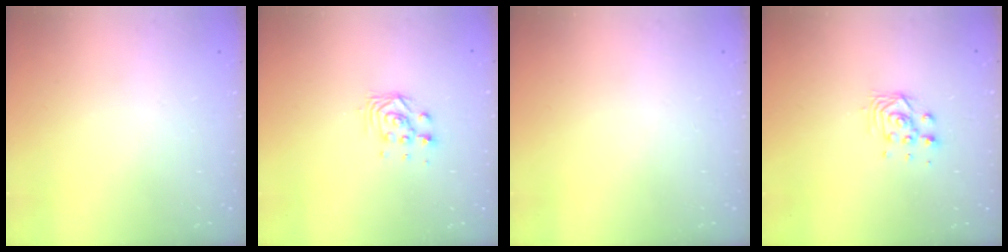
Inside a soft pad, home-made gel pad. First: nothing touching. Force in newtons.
{"total": 4.2, "press": 4.2, "slide": 0.3}
{"total": 0.0}
{"total": 3.9, "press": 3.8, "slide": 0.8}